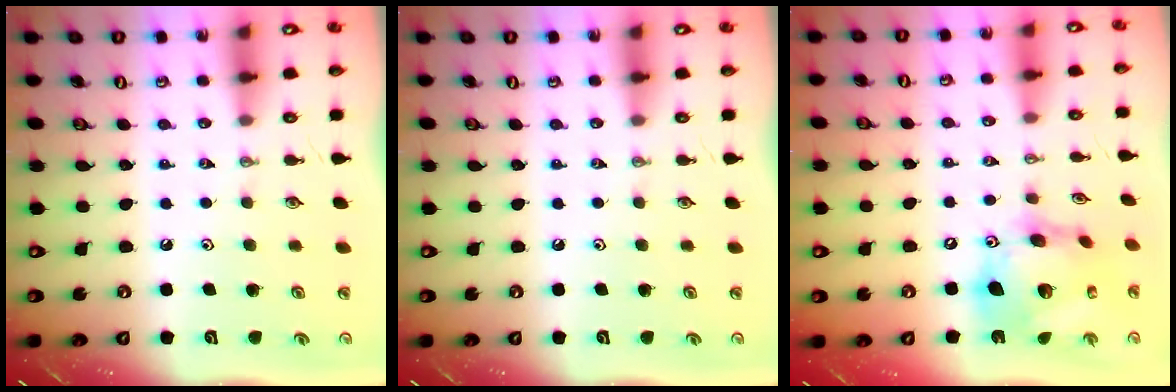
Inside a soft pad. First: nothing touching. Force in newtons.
{"total": 0.0}
{"total": 18.8, "press": 18.7, "slide": 2.1}